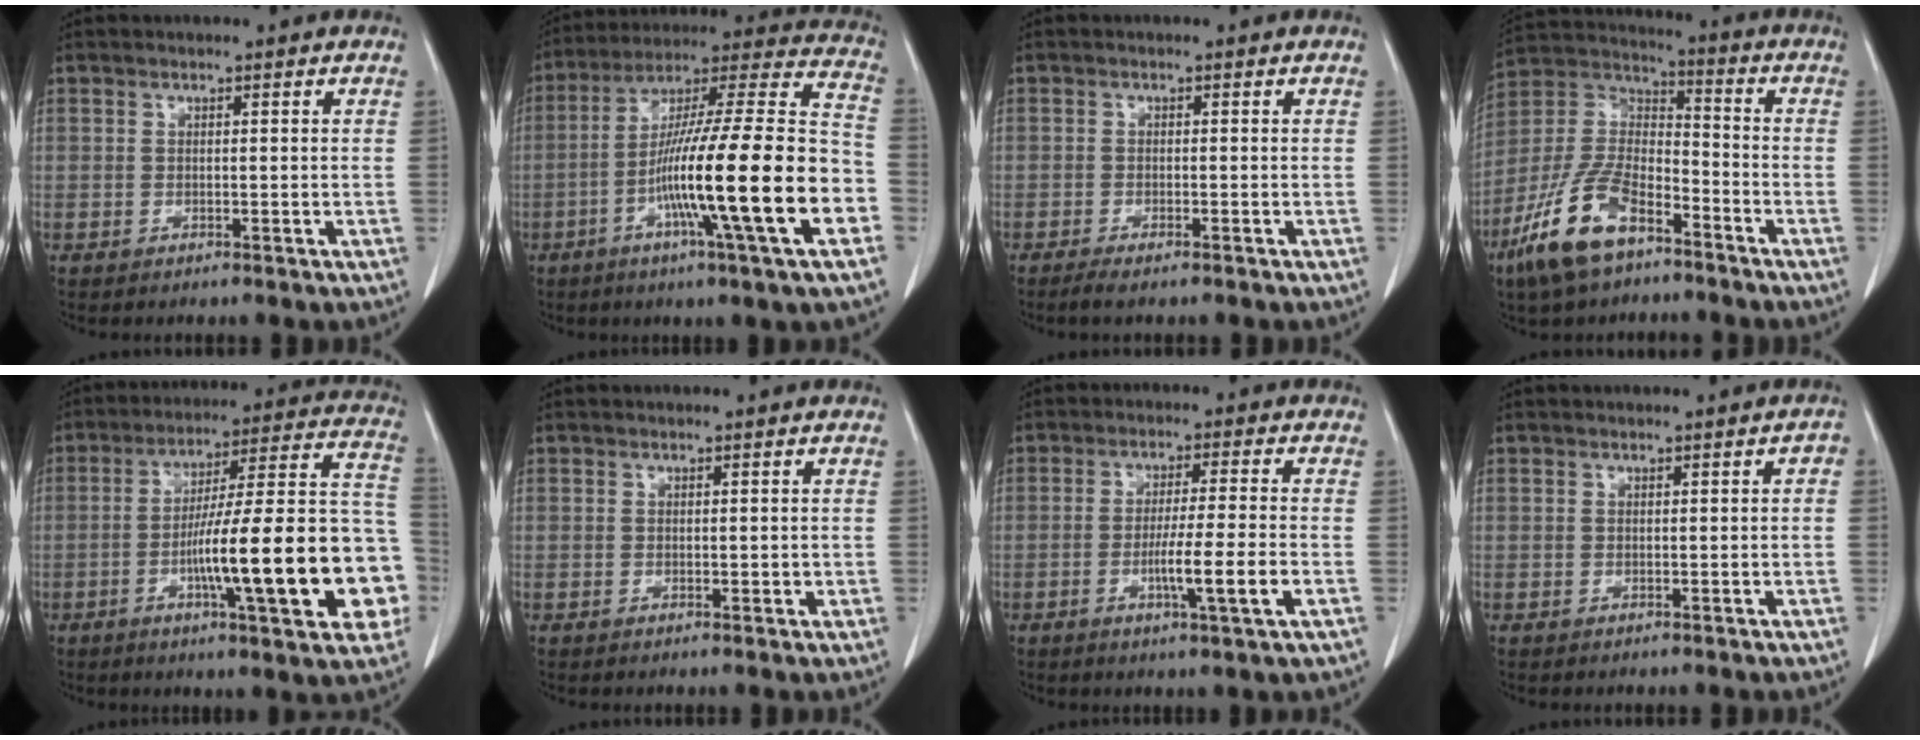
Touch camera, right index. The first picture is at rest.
{"total": 24.4, "force": [-7.5, 0.3, 23.2], "torque": [-0.342, -0.011, -0.133]}
{"total": 2.6, "force": [-2.0, 0.3, 1.6], "torque": [-0.025, -0.006, -0.030]}
{"total": 14.6, "force": [-9.1, 5.7, 9.9], "torque": [-0.217, -0.002, -0.178]}
{"total": 23.6, "force": [-6.1, 2.7, 22.7], "torque": [-0.252, 0.025, -0.082]}
{"total": 0.9, "force": [0.0, 0.5, 0.8], "torque": [-0.006, 0.000, 0.004]}
{"total": 7.7, "force": [-2.3, -0.7, 7.3], "torque": [-0.119, -0.013, -0.039]}
{"total": 0.8, "force": [0.0, 0.4, 0.7], "torque": [-0.001, 0.003, -0.001]}